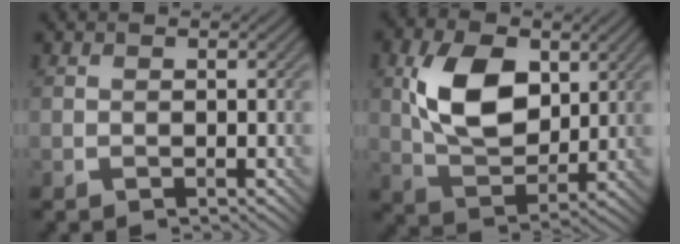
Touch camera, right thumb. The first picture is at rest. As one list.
[{"total": 10.4, "force": [2.8, 6.4, 7.7], "torque": [-0.161, 0.006, 0.054]}]